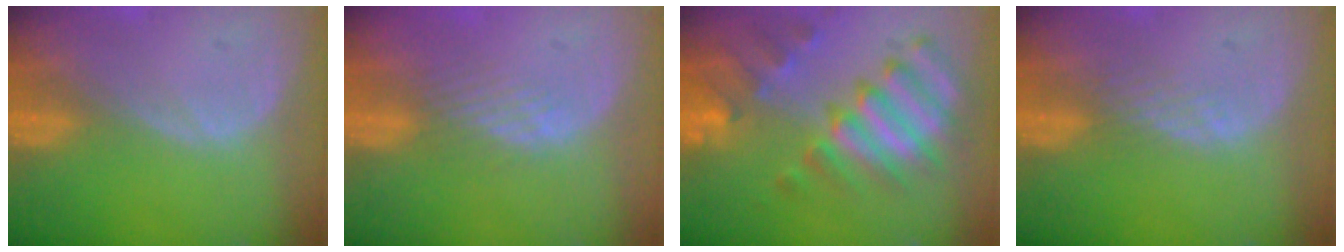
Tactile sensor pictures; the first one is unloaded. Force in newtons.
{"total": 2.9, "press": 2.3, "slide": 1.8}
{"total": 11.5, "press": 9.9, "slide": 5.8}
{"total": 1.6, "press": 1.6, "slide": 0.1}